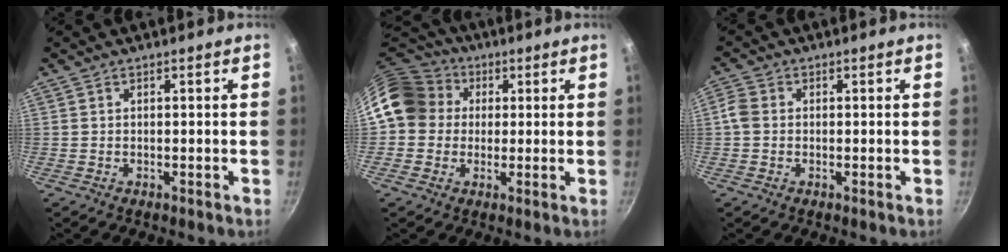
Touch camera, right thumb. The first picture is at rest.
{"total": 13.8, "force": [2.2, 12.2, 6.2], "torque": [-0.095, 0.038, 0.025]}
{"total": 2.9, "force": [-0.2, 2.4, 1.7], "torque": [-0.036, 0.009, -0.013]}